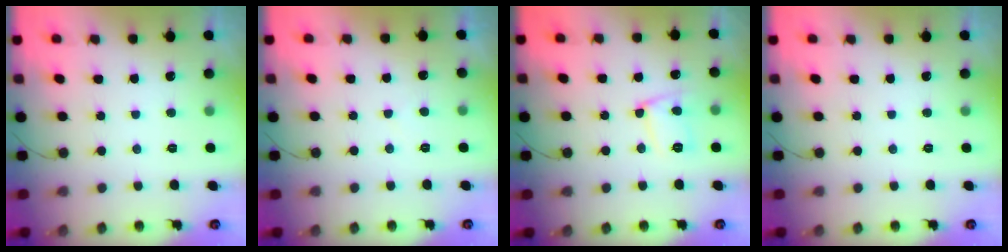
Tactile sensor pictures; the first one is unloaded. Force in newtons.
{"total": 2.2, "press": 2.1, "slide": 0.4}
{"total": 10.4, "press": 10.4, "slide": 0.9}
{"total": 0.0}